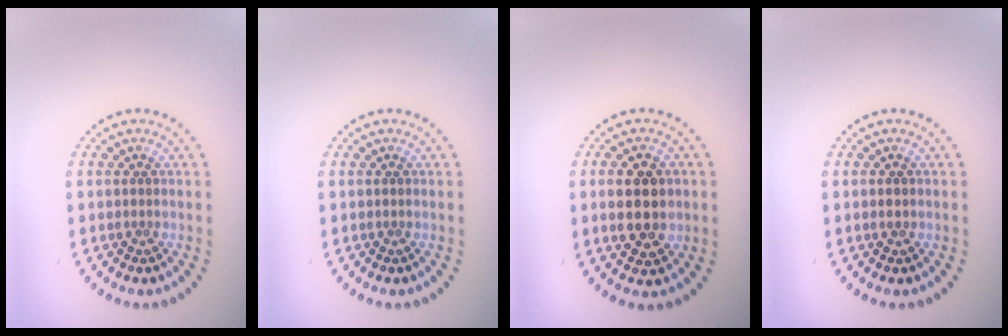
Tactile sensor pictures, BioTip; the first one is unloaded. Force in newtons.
{"total": 0.0}
{"total": 4.7, "press": 4.7, "slide": 0.3}
{"total": 1.0, "press": 1.0, "slide": 0.1}